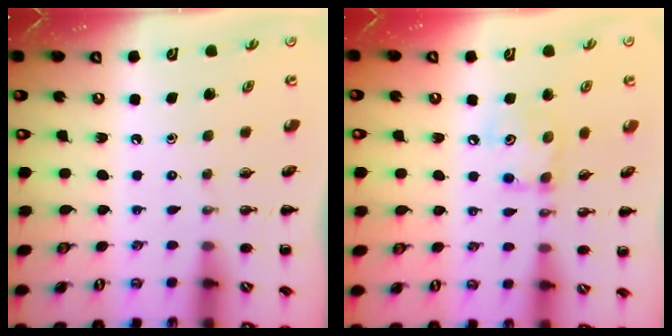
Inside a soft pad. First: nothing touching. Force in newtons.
{"total": 7.4, "press": 7.4, "slide": 0.3}